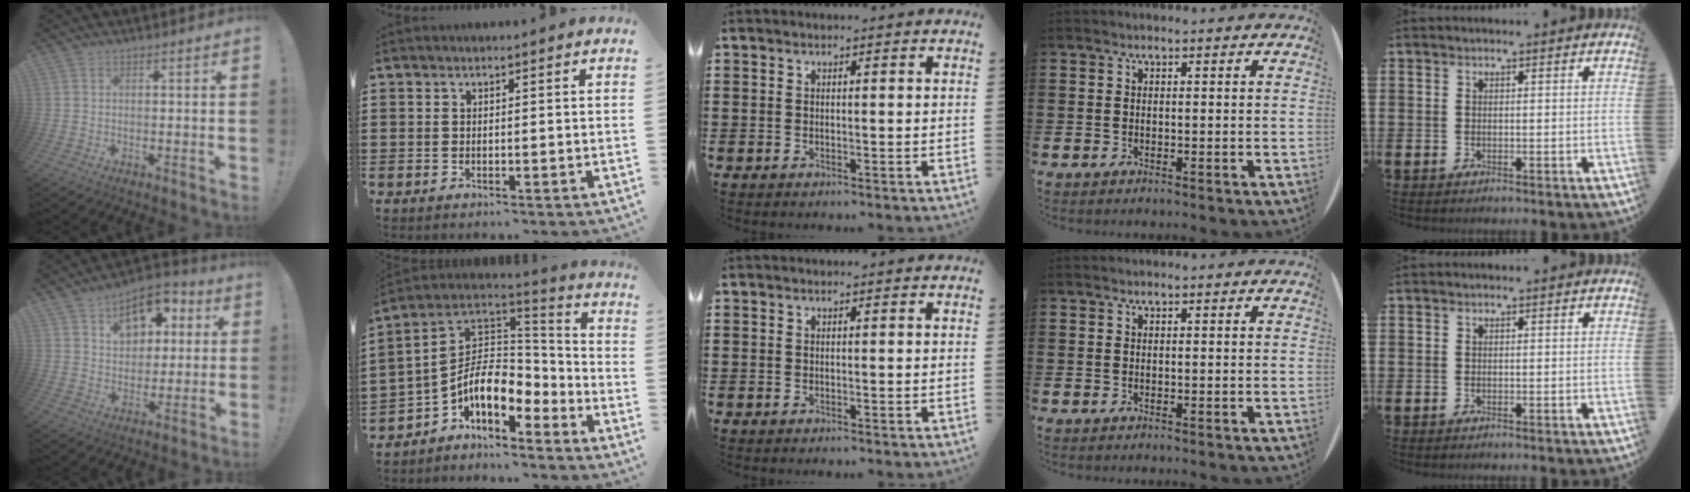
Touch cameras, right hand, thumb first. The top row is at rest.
{"thumb": {"total": 12.1, "force": [5.3, 8.6, 6.5], "torque": [-0.083, -0.024, 0.100]}, "index": {"total": 9.1, "force": [-3.9, 4.9, 6.6], "torque": [-0.157, -0.014, -0.084]}}